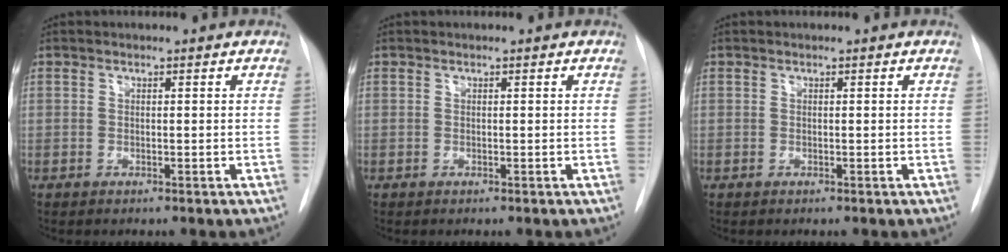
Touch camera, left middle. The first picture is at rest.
{"total": 0.0}
{"total": 0.0}